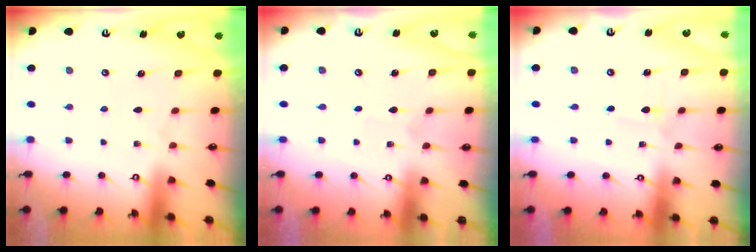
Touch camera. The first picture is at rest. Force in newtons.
{"total": 0.6, "press": 0.6, "slide": 0.0}
{"total": 0.7, "press": 0.7, "slide": 0.0}